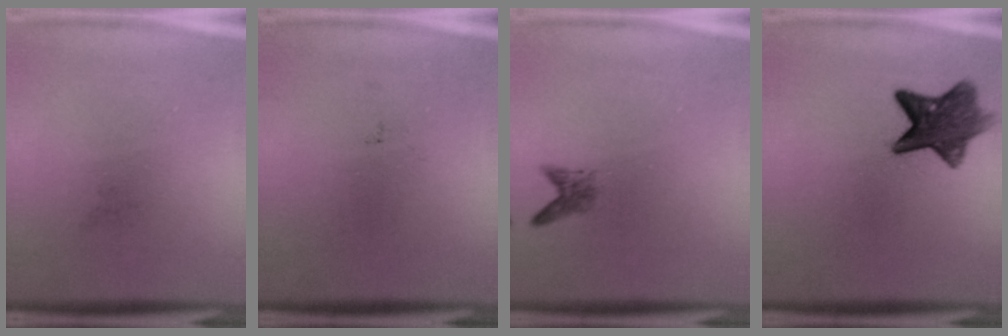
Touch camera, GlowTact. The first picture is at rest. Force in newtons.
{"total": 0.0}
{"total": 1.6}
{"total": 8.1}